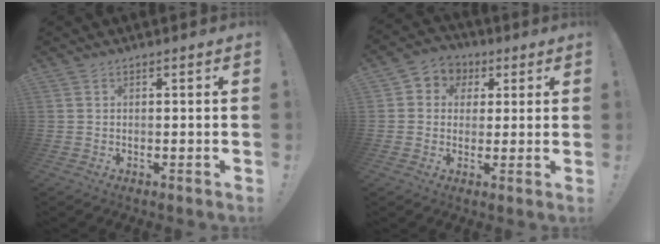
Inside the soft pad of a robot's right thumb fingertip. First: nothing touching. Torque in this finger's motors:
{"motor_torque": [0.52, 0.97, 0.00, -0.01, 0.00]}